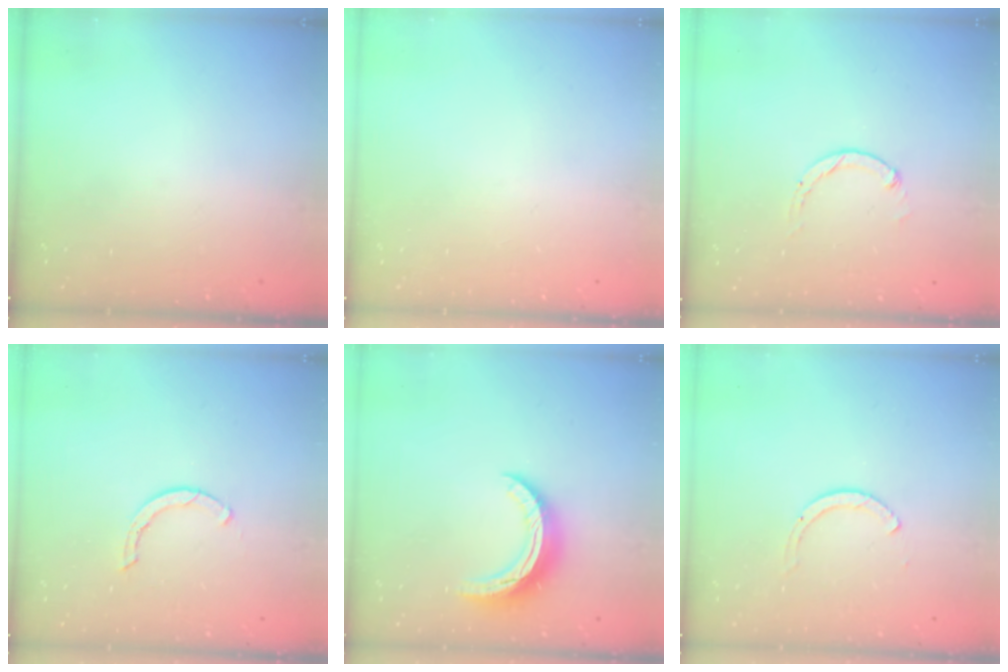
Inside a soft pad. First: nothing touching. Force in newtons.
{"total": 0.0}
{"total": 1.2, "press": 1.2, "slide": 0.3}
{"total": 1.7, "press": 1.6, "slide": 0.3}
{"total": 10.8, "press": 10.8, "slide": 0.5}
{"total": 2.0, "press": 1.9, "slide": 0.3}